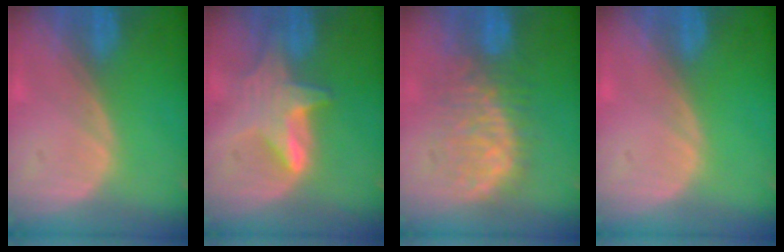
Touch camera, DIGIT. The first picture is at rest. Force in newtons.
{"total": 6.3, "press": 6.1, "slide": 1.5}
{"total": 8.9, "press": 8.6, "slide": 2.1}
{"total": 0.0}